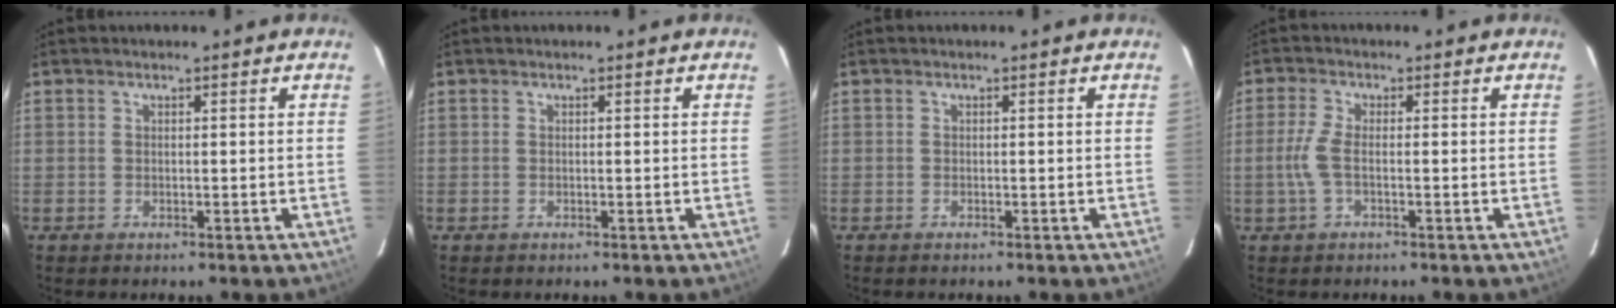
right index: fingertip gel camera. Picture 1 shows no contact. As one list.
[{"total": 0.0}, {"total": 0.0}, {"total": 3.9, "force": [-1.0, 1.0, 3.6], "torque": [-0.088, 0.002, -0.018]}]